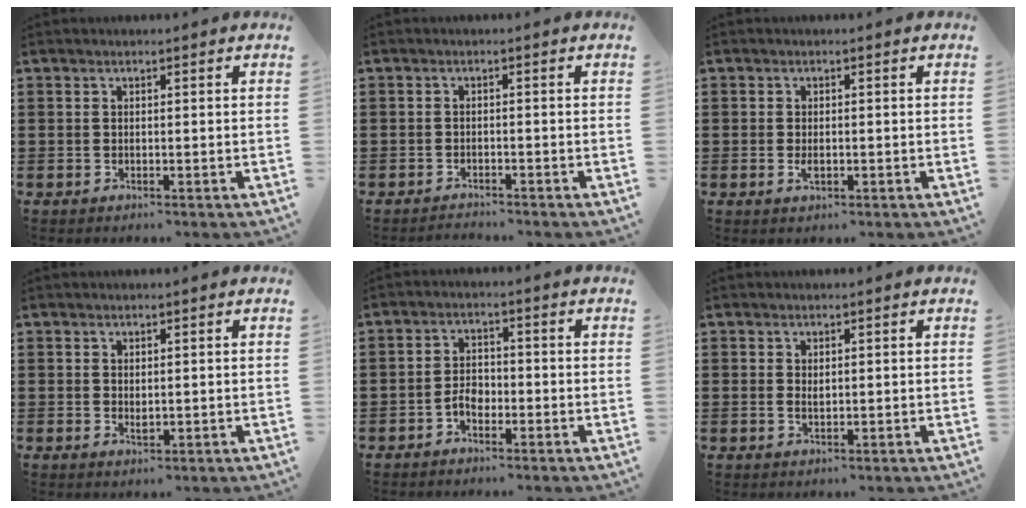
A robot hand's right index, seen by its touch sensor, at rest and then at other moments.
{"total": 1.4, "force": [-1.4, 0.0, -0.1], "torque": [-0.003, 0.001, -0.029]}
{"total": 1.5, "force": [-0.3, 0.7, 1.3], "torque": [-0.024, -0.001, -0.006]}
{"total": 1.1, "force": [0.3, 0.6, 0.9], "torque": [-0.017, 0.003, 0.006]}
{"total": 2.9, "force": [-1.4, 1.8, 1.8], "torque": [-0.044, 0.002, -0.030]}
{"total": 1.0, "force": [0.2, 0.5, 0.8], "torque": [-0.017, 0.004, 0.003]}